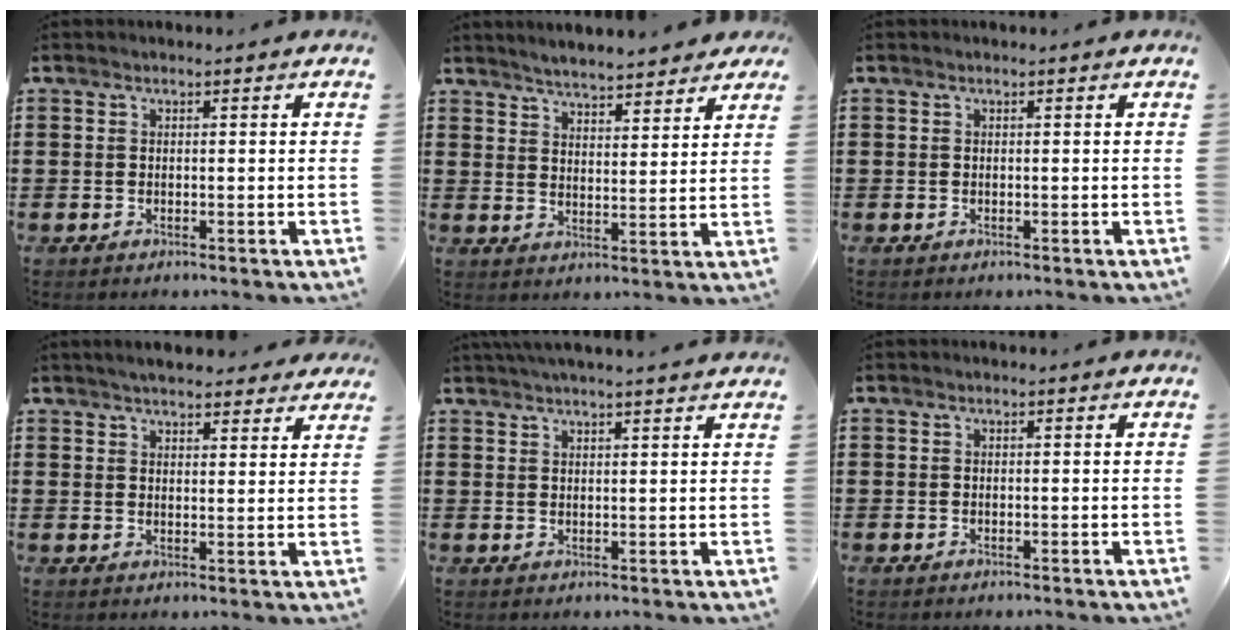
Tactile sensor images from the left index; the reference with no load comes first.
{"total": 4.2, "force": [4.1, 0.2, 0.6], "torque": [-0.030, -0.016, 0.072]}
{"total": 0.0}
{"total": 3.9, "force": [3.7, 0.6, 1.2], "torque": [-0.033, -0.006, 0.067]}
{"total": 2.5, "force": [2.3, -0.5, 0.7], "torque": [-0.019, -0.005, 0.044]}
{"total": 0.0}